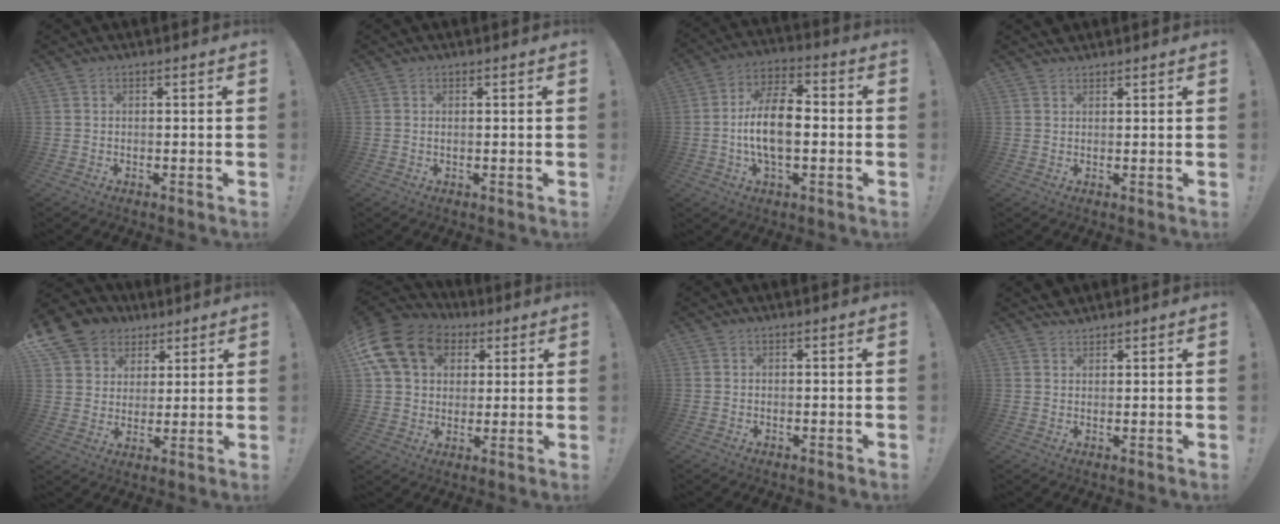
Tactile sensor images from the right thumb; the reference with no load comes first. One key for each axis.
{"total": 0.6, "fx": 0.0, "fy": 0.1, "fz": 0.6, "tx": -0.012, "ty": 0.002, "tz": 0.000}
{"total": 13.0, "fx": -2.0, "fy": 6.7, "fz": 11.0, "tx": -0.198, "ty": 0.007, "tz": -0.039}
{"total": 1.5, "fx": 1.3, "fy": 0.8, "fz": 0.0, "tx": 0.001, "ty": -0.005, "tz": 0.025}
{"total": 10.9, "fx": 5.8, "fy": 8.8, "fz": 2.9, "tx": -0.037, "ty": -0.041, "tz": 0.117}
{"total": 17.7, "fx": 7.2, "fy": 13.4, "fz": 9.1, "tx": -0.149, "ty": -0.023, "tz": 0.143}
{"total": 0.0}
{"total": 2.4, "fx": 2.1, "fy": 1.1, "fz": 0.2, "tx": 0.003, "ty": -0.016, "tz": 0.040}